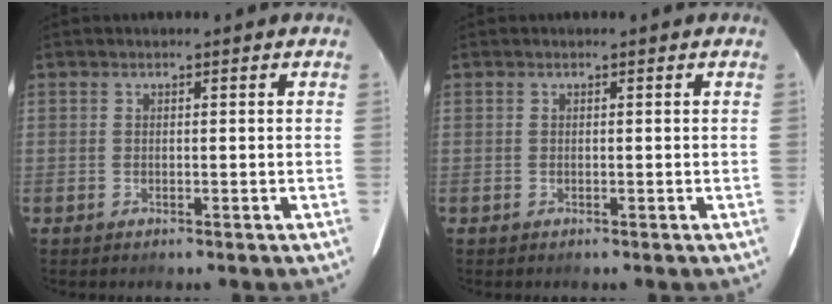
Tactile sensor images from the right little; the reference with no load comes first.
{"total": 0.0}